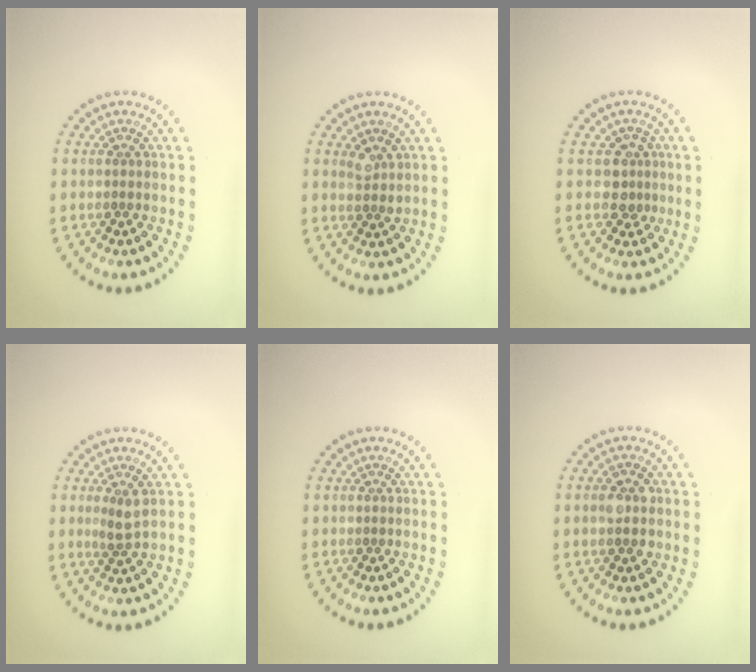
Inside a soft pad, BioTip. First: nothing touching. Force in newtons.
{"total": 1.6, "press": 1.3, "slide": 0.9}
{"total": 2.0, "press": 1.6, "slide": 1.2}
{"total": 1.7, "press": 1.4, "slide": 1.0}
{"total": 0.0}
{"total": 2.8, "press": 2.8, "slide": 0.1}